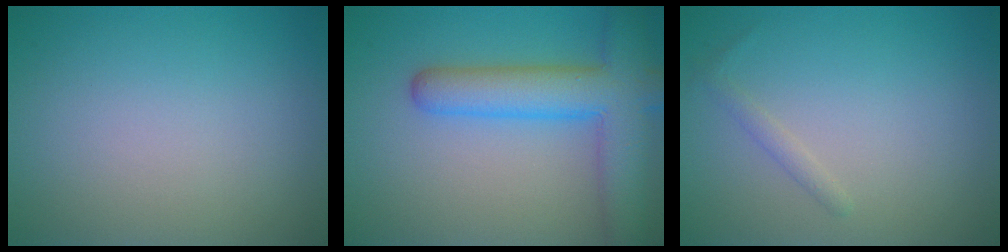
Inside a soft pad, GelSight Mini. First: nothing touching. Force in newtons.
{"total": 6.5, "press": 6.5, "slide": 0.3}
{"total": 0.9, "press": 0.9, "slide": 0.1}